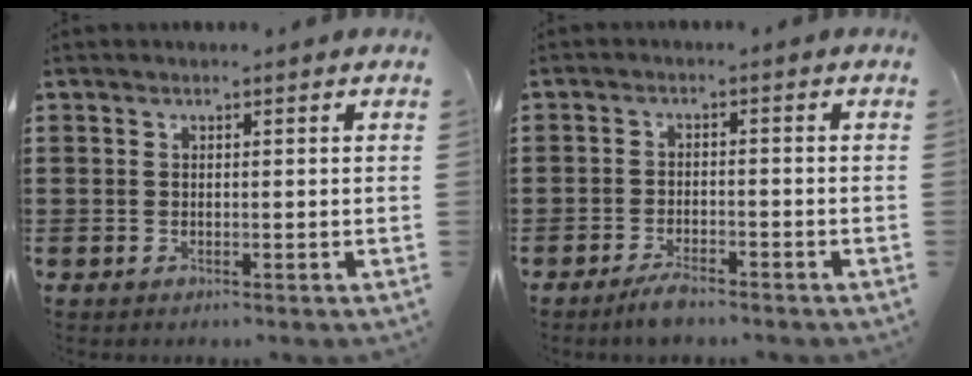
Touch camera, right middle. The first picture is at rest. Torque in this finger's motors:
{"motor_torque": [0.09, -0.04, 0.07, 0.03]}